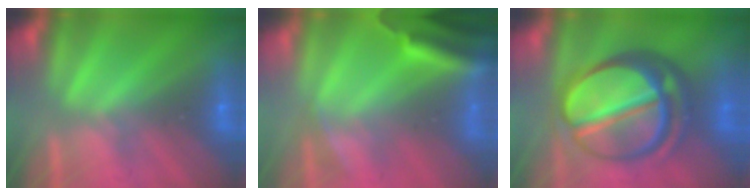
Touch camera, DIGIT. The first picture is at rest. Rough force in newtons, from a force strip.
{"total": 3.5}
{"total": 7.7}